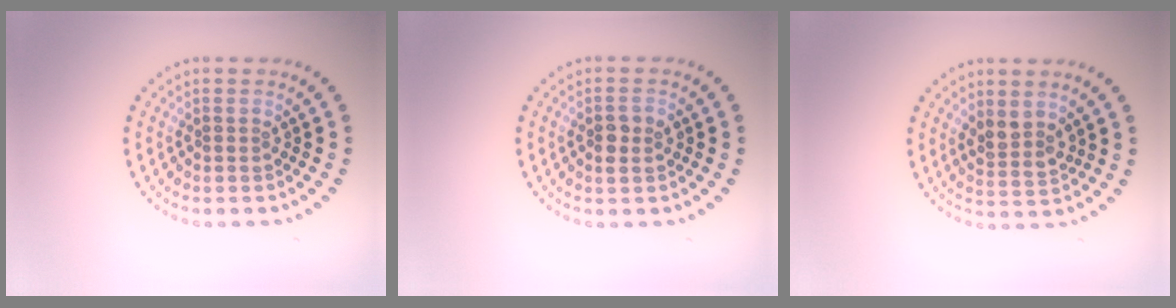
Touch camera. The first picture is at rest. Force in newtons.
{"total": 1.7, "press": 1.7, "slide": 0.4}
{"total": 2.1, "press": 1.8, "slide": 1.1}